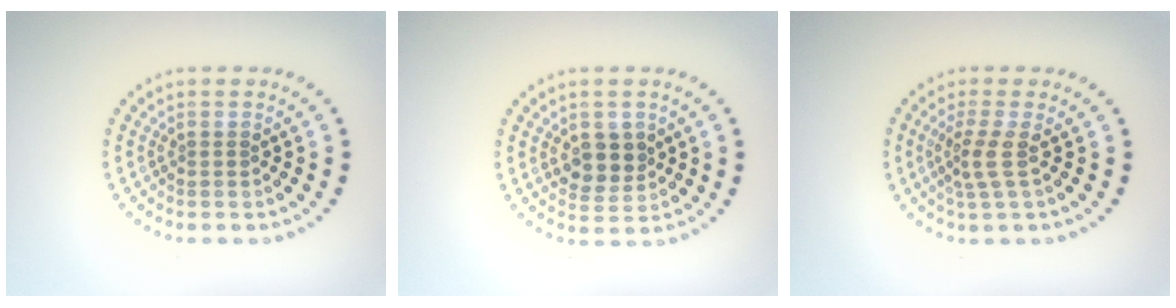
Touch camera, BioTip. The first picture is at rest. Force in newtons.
{"total": 2.9, "press": 2.7, "slide": 0.9}
{"total": 2.4, "press": 1.6, "slide": 1.8}